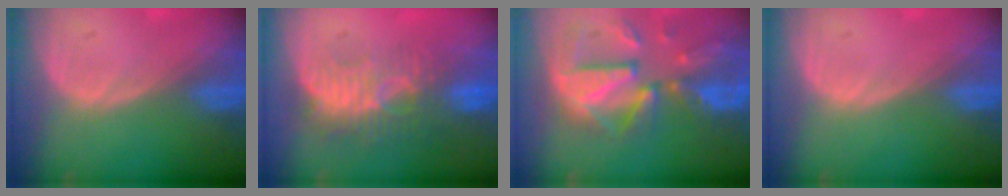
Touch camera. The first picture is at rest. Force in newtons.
{"total": 9.0, "press": 8.2, "slide": 3.8}
{"total": 12.0, "press": 10.4, "slide": 6.0}
{"total": 0.0}